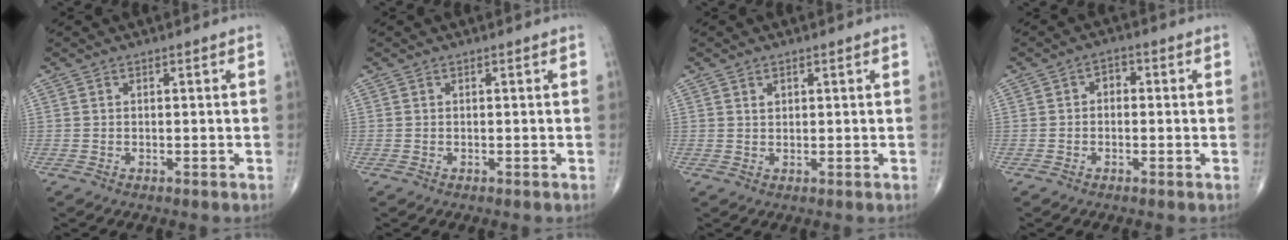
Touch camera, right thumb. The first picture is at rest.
{"total": 0.0}
{"total": 1.2, "force": [0.7, 0.8, 0.6], "torque": [-0.004, -0.003, 0.012]}
{"total": 2.6, "force": [0.0, 1.9, 1.8], "torque": [-0.011, 0.012, -0.009]}